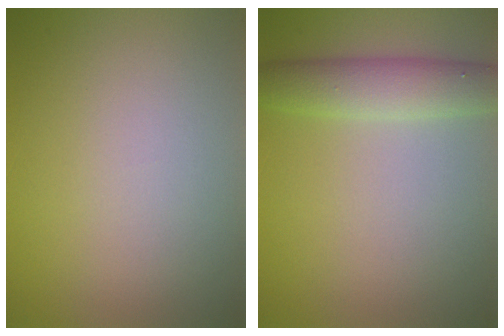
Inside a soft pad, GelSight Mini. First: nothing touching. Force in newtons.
{"total": 3.8, "press": 3.8, "slide": 0.1}